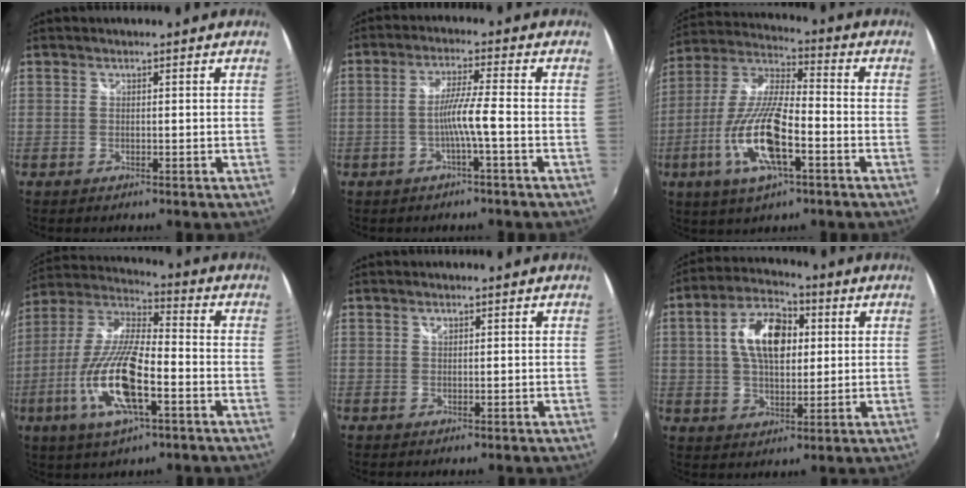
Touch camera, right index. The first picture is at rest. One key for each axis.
{"total": 5.2, "fx": -2.0, "fy": -1.0, "fz": 4.7, "tx": -0.092, "ty": 0.001, "tz": -0.034}
{"total": 16.0, "fx": -5.9, "fy": 4.7, "fz": 14.1, "tx": -0.295, "ty": -0.014, "tz": -0.115}
{"total": 17.5, "fx": -6.2, "fy": 5.3, "fz": 15.5, "tx": -0.323, "ty": -0.019, "tz": -0.122}
{"total": 0.6, "fx": 0.3, "fy": 0.4, "fz": 0.4, "tx": -0.005, "ty": 0.002, "tz": 0.006}
{"total": 12.4, "fx": 2.6, "fy": 7.0, "fz": 9.9, "tx": -0.175, "ty": 0.024, "tz": 0.042}